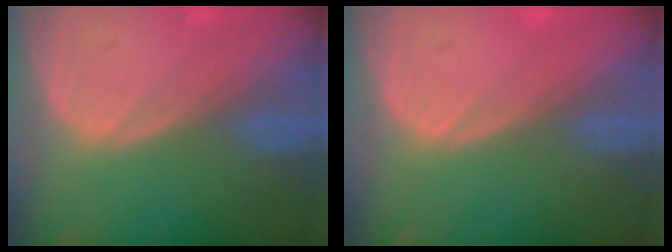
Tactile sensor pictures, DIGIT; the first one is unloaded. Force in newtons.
{"total": 0.7, "press": 0.1, "slide": 0.7}